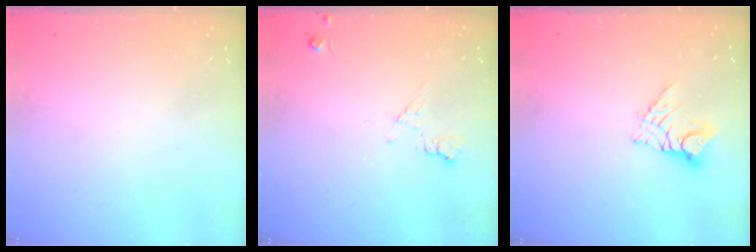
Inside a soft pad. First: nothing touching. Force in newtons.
{"total": 6.3, "press": 6.2, "slide": 0.8}
{"total": 9.0, "press": 9.0, "slide": 0.8}